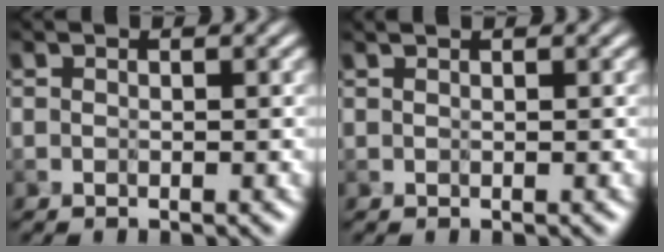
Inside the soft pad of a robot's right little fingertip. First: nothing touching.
{"total": 0.6, "force": [0.5, 0.0, 0.2], "torque": [-0.003, 0.000, 0.006]}